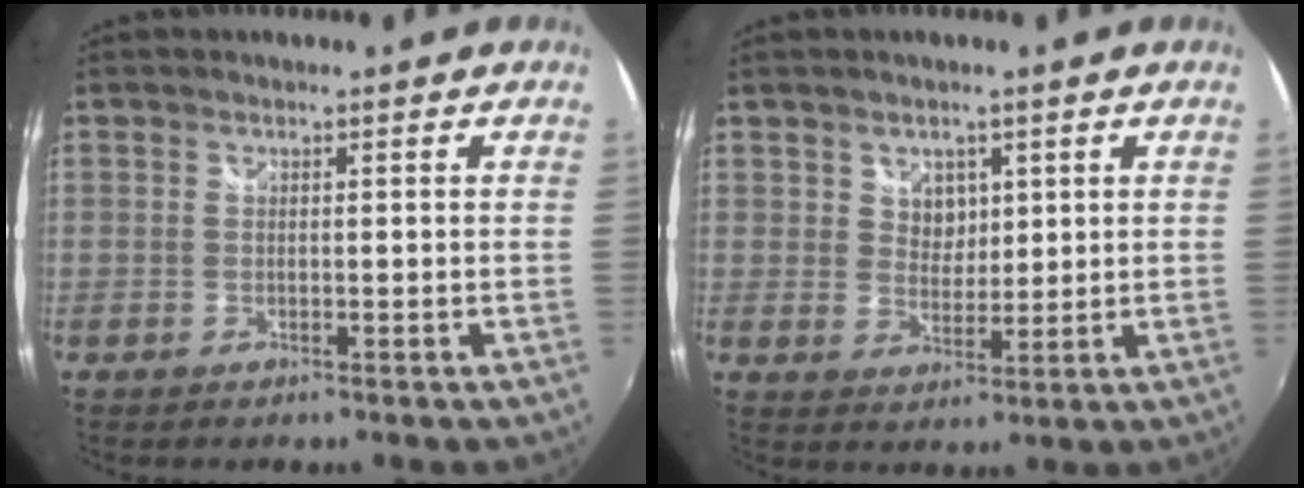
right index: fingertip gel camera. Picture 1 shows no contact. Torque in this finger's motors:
{"motor_torque": [0.19, 0.19, -0.02, 0.00]}